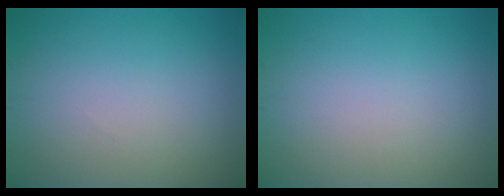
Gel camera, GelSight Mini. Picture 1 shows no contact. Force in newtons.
{"total": 0.0}